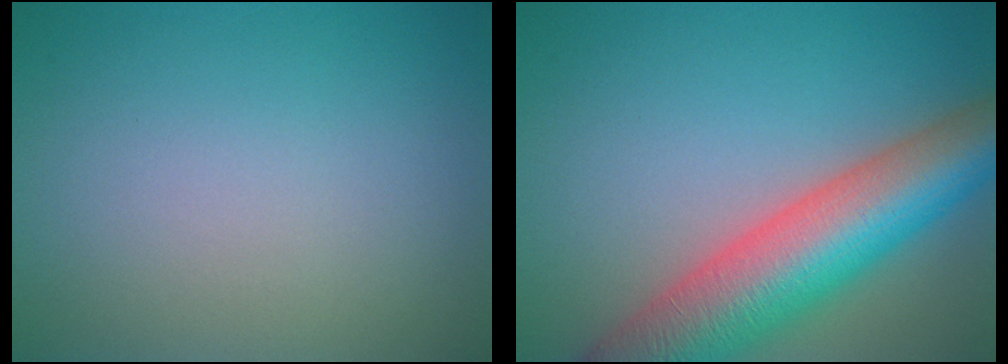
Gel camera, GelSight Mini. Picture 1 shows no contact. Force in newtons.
{"total": 10.9, "press": 10.9, "slide": 0.5}